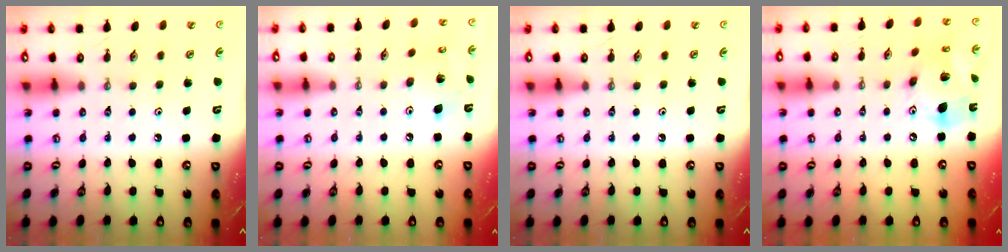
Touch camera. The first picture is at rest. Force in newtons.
{"total": 12.5, "press": 12.3, "slide": 2.2}
{"total": 0.0}
{"total": 16.5, "press": 16.3, "slide": 3.1}